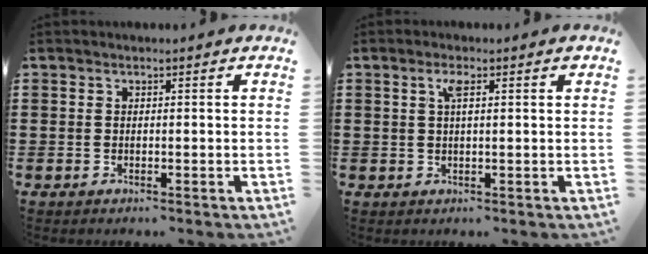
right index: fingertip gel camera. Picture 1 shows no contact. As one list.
[{"total": 2.4, "force": [0.9, 0.4, 2.2], "torque": [-0.038, 0.002, 0.011]}]